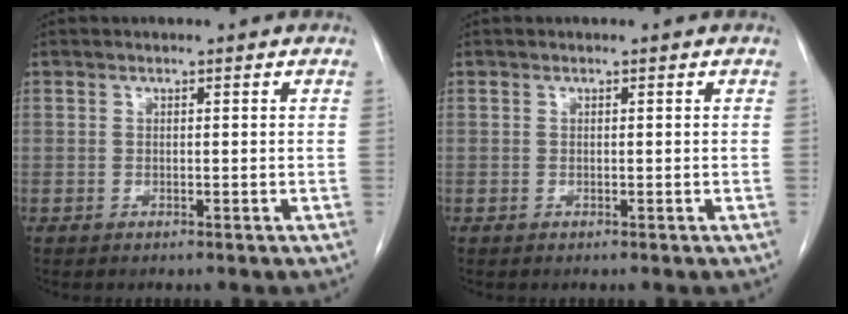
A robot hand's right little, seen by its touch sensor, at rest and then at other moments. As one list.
[{"total": 0.0}]